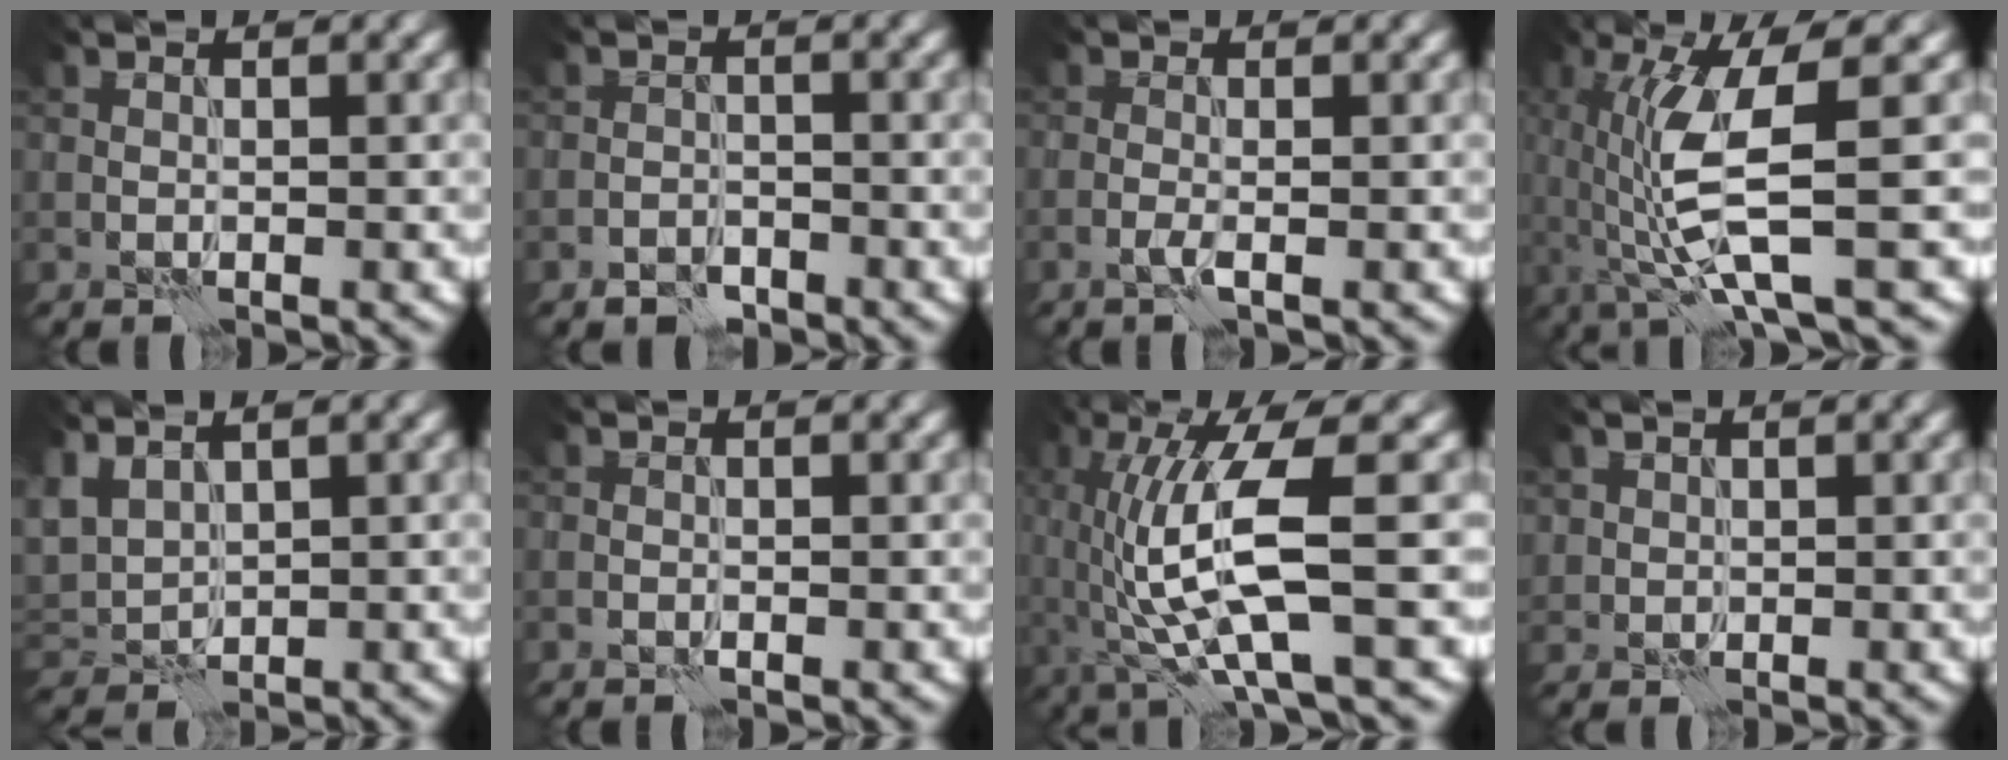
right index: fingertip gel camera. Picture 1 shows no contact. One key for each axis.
{"total": 1.7, "fx": -1.4, "fy": 0.9, "fz": 0.5, "tx": -0.004, "ty": 0.003, "tz": -0.027}
{"total": 1.2, "fx": -0.4, "fy": 0.2, "fz": 1.1, "tx": -0.022, "ty": 0.000, "tz": -0.011}
{"total": 7.6, "fx": -0.3, "fy": 1.4, "fz": 7.5, "tx": -0.151, "ty": -0.005, "tz": -0.001}
{"total": 3.1, "fx": 2.0, "fy": 1.8, "fz": 1.6, "tx": -0.048, "ty": 0.004, "tz": 0.041}
{"total": 0.0}
{"total": 8.5, "fx": -1.0, "fy": 1.6, "fz": 8.3, "tx": -0.166, "ty": 0.002, "tz": -0.014}
{"total": 1.1, "fx": 0.7, "fy": 0.8, "fz": 0.0, "tx": 0.000, "ty": 0.000, "tz": 0.016}